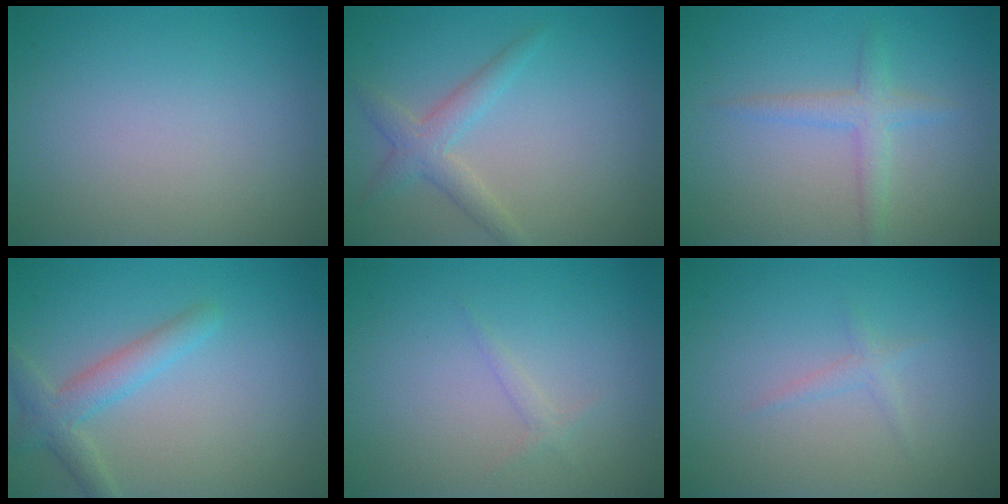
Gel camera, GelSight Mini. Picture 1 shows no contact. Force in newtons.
{"total": 2.6, "press": 2.6, "slide": 0.0}
{"total": 2.0, "press": 2.0, "slide": 0.1}
{"total": 2.8, "press": 2.8, "slide": 0.1}
{"total": 0.8, "press": 0.8, "slide": 0.1}
{"total": 0.9, "press": 0.9, "slide": 0.0}